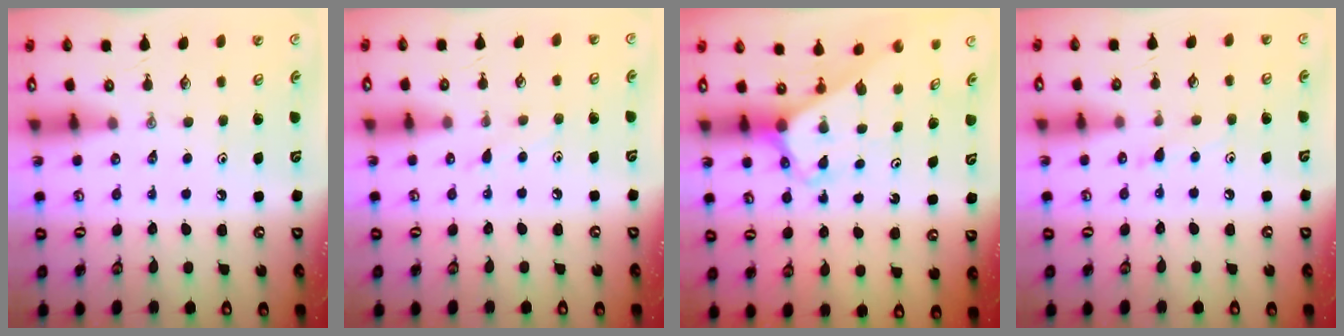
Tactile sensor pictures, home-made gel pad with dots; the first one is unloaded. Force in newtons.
{"total": 4.3, "press": 4.3, "slide": 0.5}
{"total": 2.9, "press": 2.9, "slide": 0.2}
{"total": 6.0, "press": 5.9, "slide": 0.7}